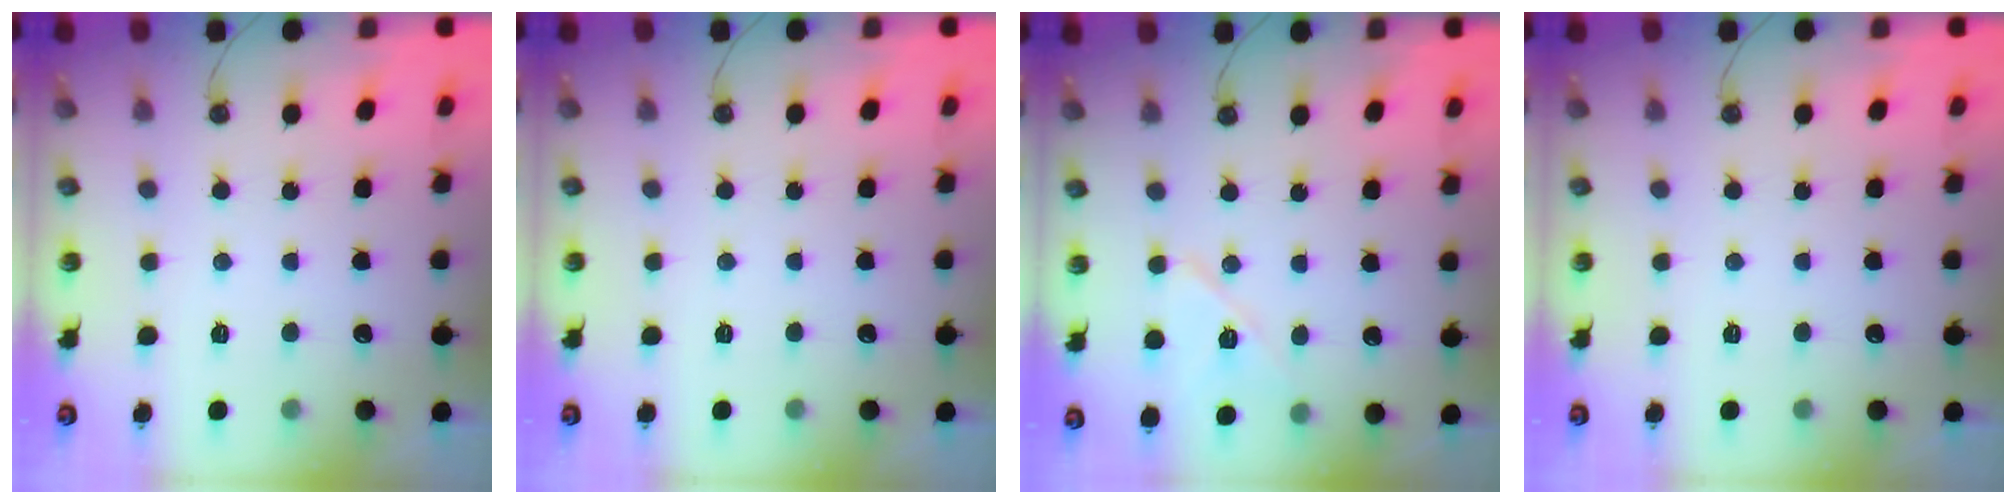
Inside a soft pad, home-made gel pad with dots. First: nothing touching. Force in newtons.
{"total": 0.0}
{"total": 9.0, "press": 7.8, "slide": 4.5}
{"total": 0.0}